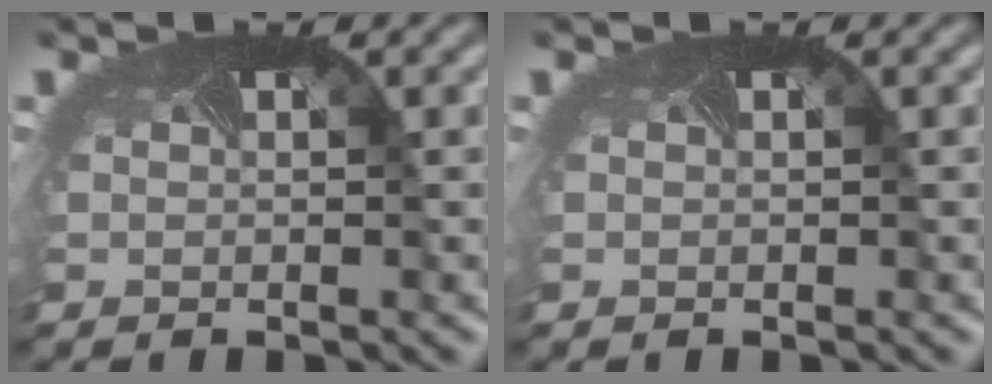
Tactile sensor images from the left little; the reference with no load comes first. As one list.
[{"total": 0.0}]